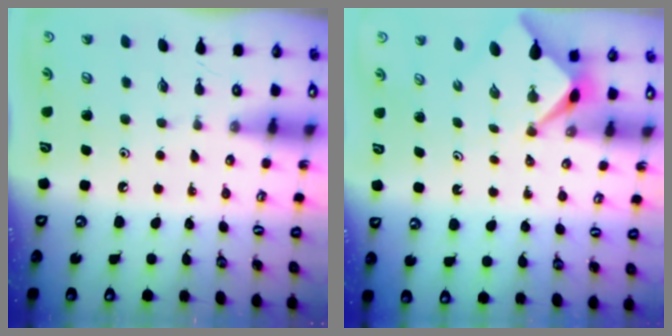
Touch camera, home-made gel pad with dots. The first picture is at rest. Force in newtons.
{"total": 2.7, "press": 2.7, "slide": 0.3}